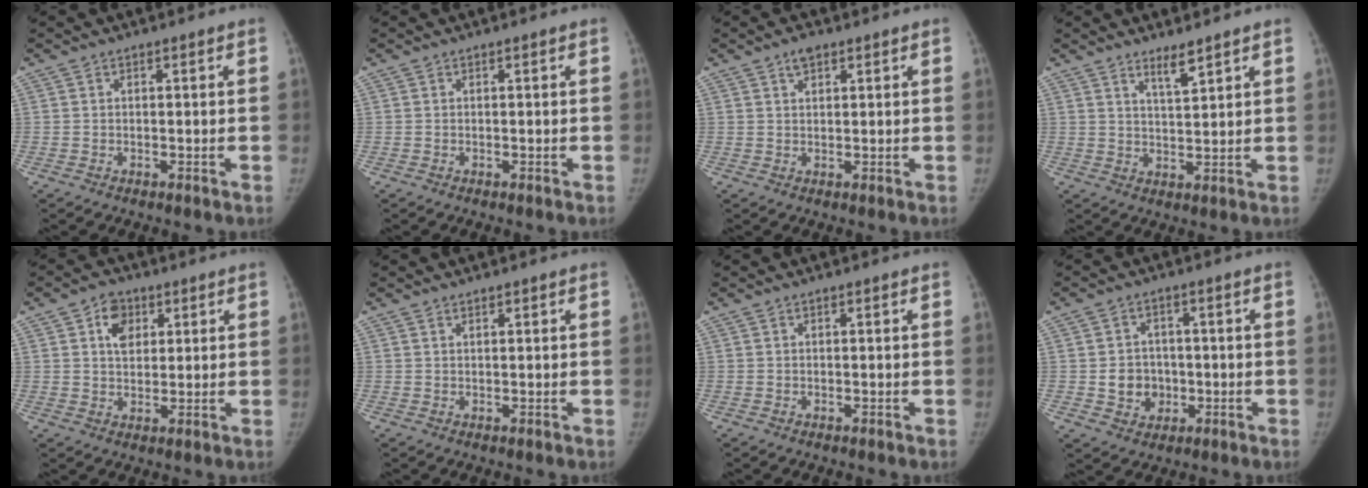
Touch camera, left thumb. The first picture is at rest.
{"total": 0.0}
{"total": 2.7, "force": [1.7, 1.4, 1.6], "torque": [-0.021, -0.005, 0.030]}
{"total": 4.0, "force": [3.1, 0.6, 2.4], "torque": [-0.038, -0.030, 0.057]}
{"total": 6.1, "force": [2.4, 4.5, 3.4], "torque": [-0.027, -0.006, 0.037]}
{"total": 0.8, "force": [0.6, 0.3, 0.3], "torque": [-0.005, -0.004, 0.011]}
{"total": 0.0}
{"total": 6.5, "force": [-0.8, 5.8, 2.8], "torque": [-0.017, 0.008, -0.008]}